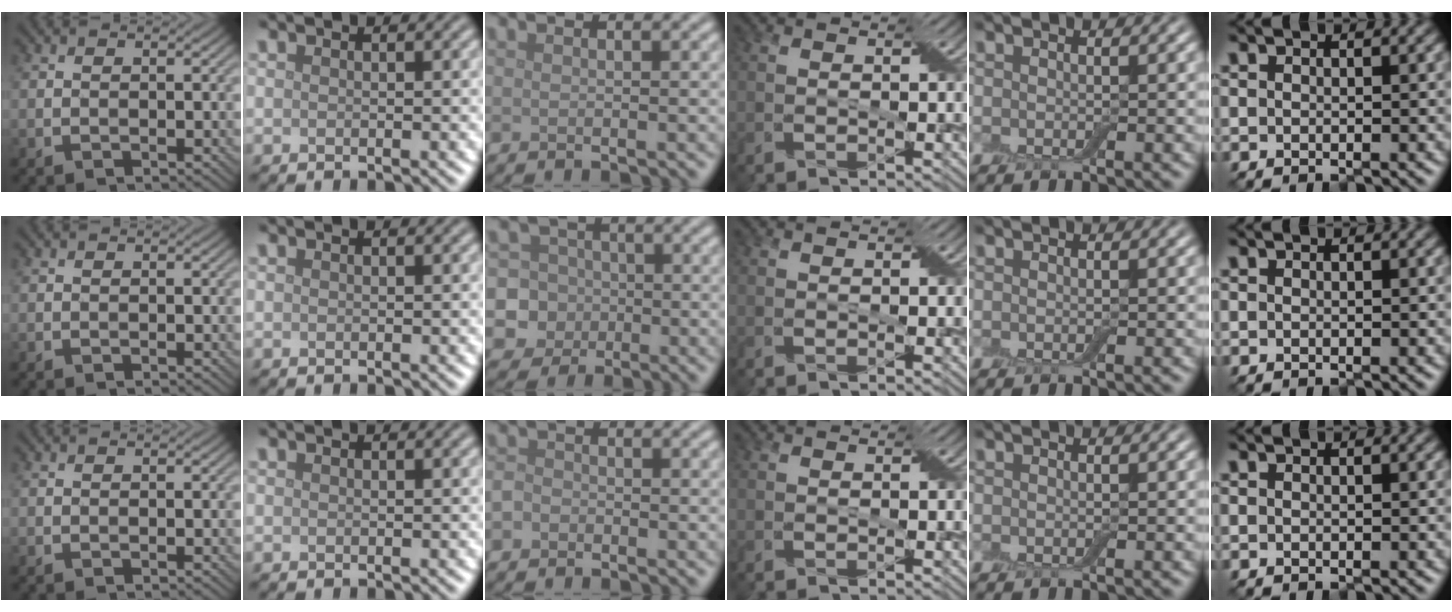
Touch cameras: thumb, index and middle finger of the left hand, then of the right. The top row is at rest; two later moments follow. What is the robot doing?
{"motion": "press", "object": "electronic device side button"}